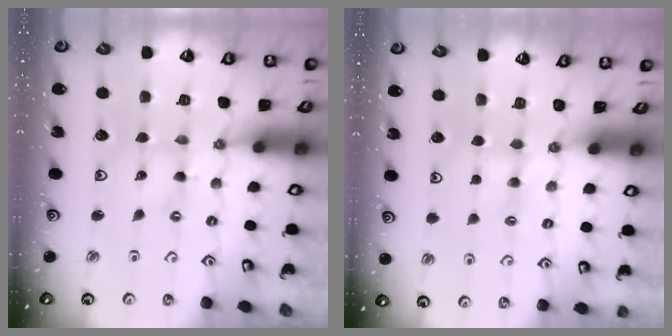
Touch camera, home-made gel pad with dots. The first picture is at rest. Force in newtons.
{"total": 3.9, "press": 3.8, "slide": 0.4}